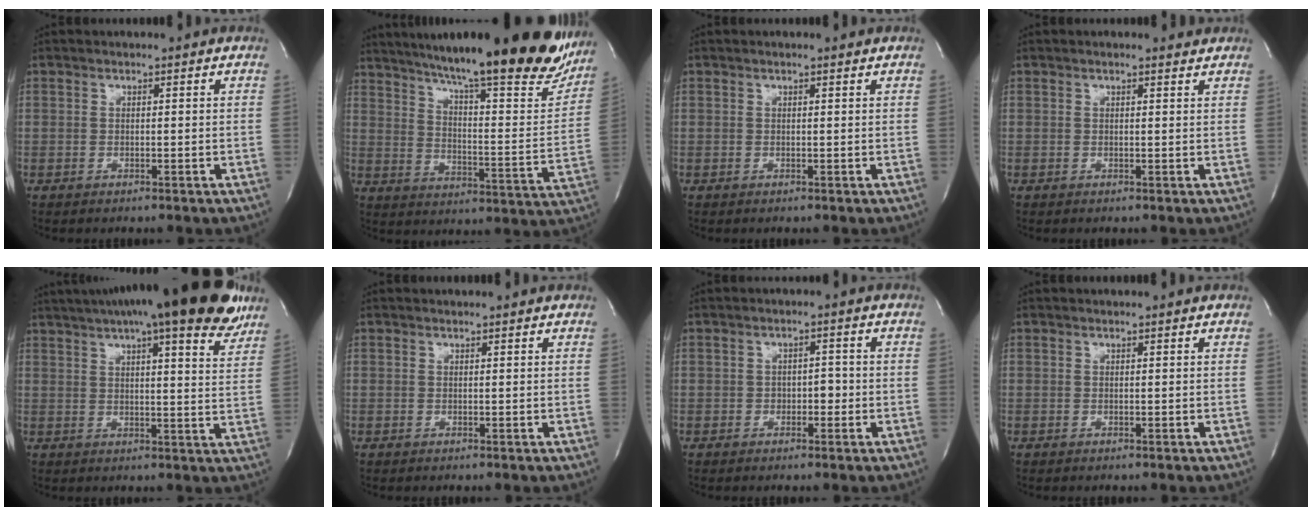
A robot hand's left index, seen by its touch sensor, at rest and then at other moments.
{"total": 29.8, "force": [24.6, 3.8, 16.4], "torque": [-0.249, -0.060, 0.322]}
{"total": 0.8, "force": [0.7, 0.0, 0.4], "torque": [-0.010, 0.006, 0.011]}
{"total": 1.8, "force": [1.7, 0.4, 0.5], "torque": [-0.016, 0.002, 0.016]}
{"total": 23.3, "force": [17.7, 4.0, 14.6], "torque": [-0.226, 0.028, 0.228]}
{"total": 1.9, "force": [1.9, 0.0, 0.4], "torque": [-0.012, 0.006, 0.020]}
{"total": 2.0, "force": [-0.6, 1.3, 1.4], "torque": [-0.013, 0.005, -0.009]}
{"total": 1.0, "force": [1.0, 0.0, 0.1], "torque": [-0.009, 0.002, 0.011]}